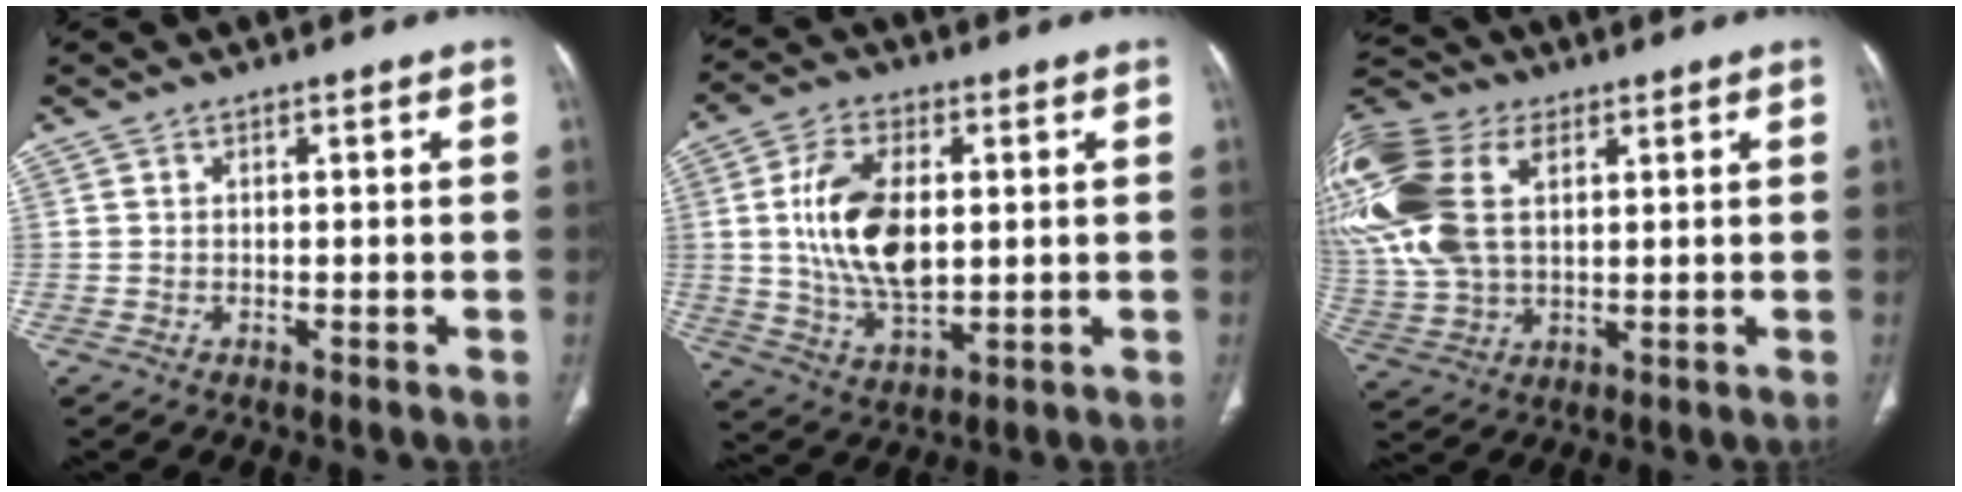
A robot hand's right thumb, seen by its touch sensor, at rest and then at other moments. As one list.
[{"total": 14.8, "force": [1.7, 8.3, 12.1], "torque": [-0.219, -0.007, 0.037]}, {"total": 24.7, "force": [7.6, 15.6, 17.6], "torque": [-0.442, 0.023, 0.149]}]